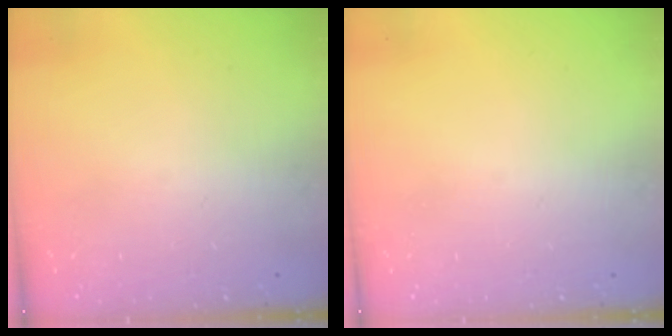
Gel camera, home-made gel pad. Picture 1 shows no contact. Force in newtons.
{"total": 0.0}